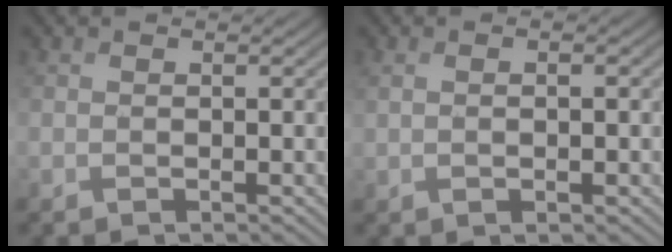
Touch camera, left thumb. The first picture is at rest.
{"total": 2.0, "force": [0.1, 0.7, 1.8], "torque": [-0.033, -0.007, 0.006]}